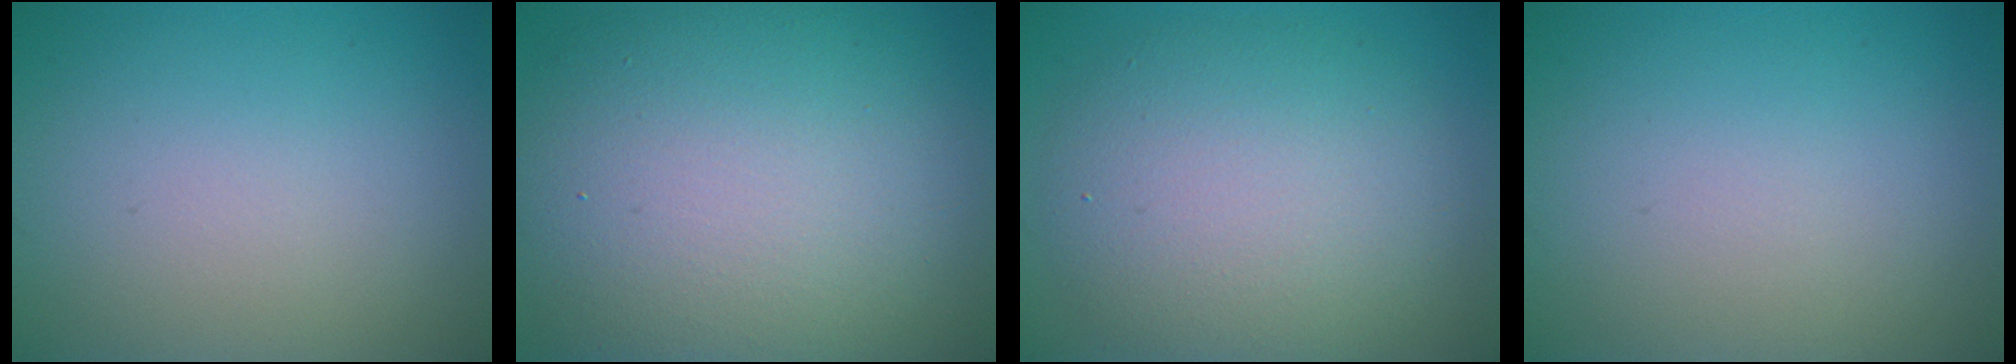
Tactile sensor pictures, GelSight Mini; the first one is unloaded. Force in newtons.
{"total": 13.8, "press": 13.8, "slide": 1.1}
{"total": 7.9, "press": 7.9, "slide": 0.5}
{"total": 0.0}